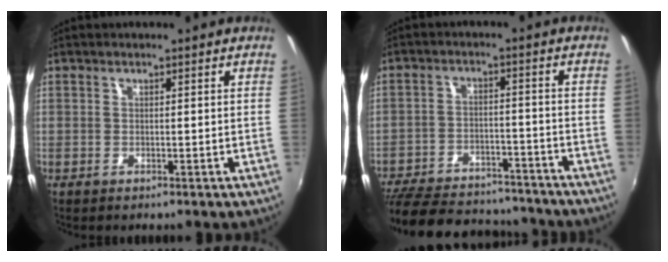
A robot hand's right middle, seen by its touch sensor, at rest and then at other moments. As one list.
[{"total": 23.6, "force": [-19.8, 8.5, 9.5], "torque": [-0.219, -0.004, -0.273]}]